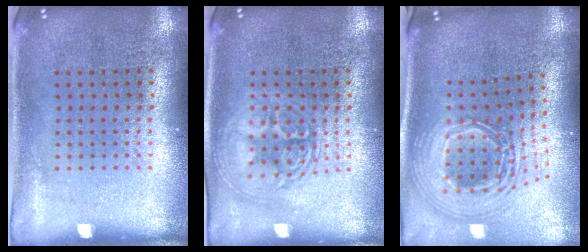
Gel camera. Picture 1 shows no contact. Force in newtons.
{"total": 2.9, "press": 2.8, "slide": 0.4}
{"total": 2.8, "press": 1.9, "slide": 2.0}